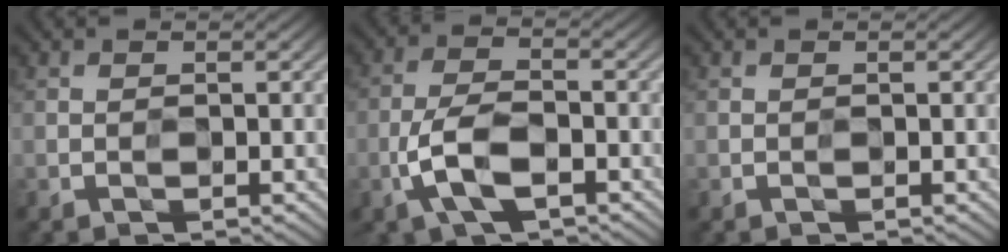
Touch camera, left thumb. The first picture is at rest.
{"total": 7.1, "force": [-2.9, 3.3, 5.6], "torque": [-0.123, 0.001, -0.065]}
{"total": 0.0}